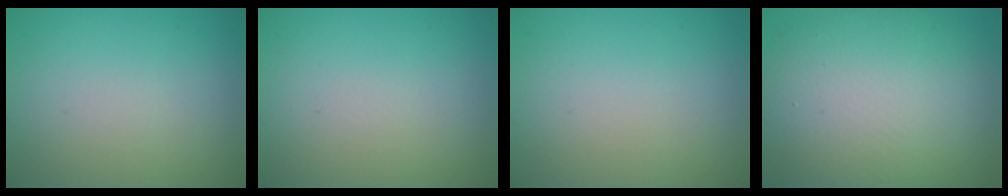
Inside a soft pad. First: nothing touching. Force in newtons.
{"total": 0.0}
{"total": 0.0}
{"total": 12.5, "press": 12.4, "slide": 1.2}